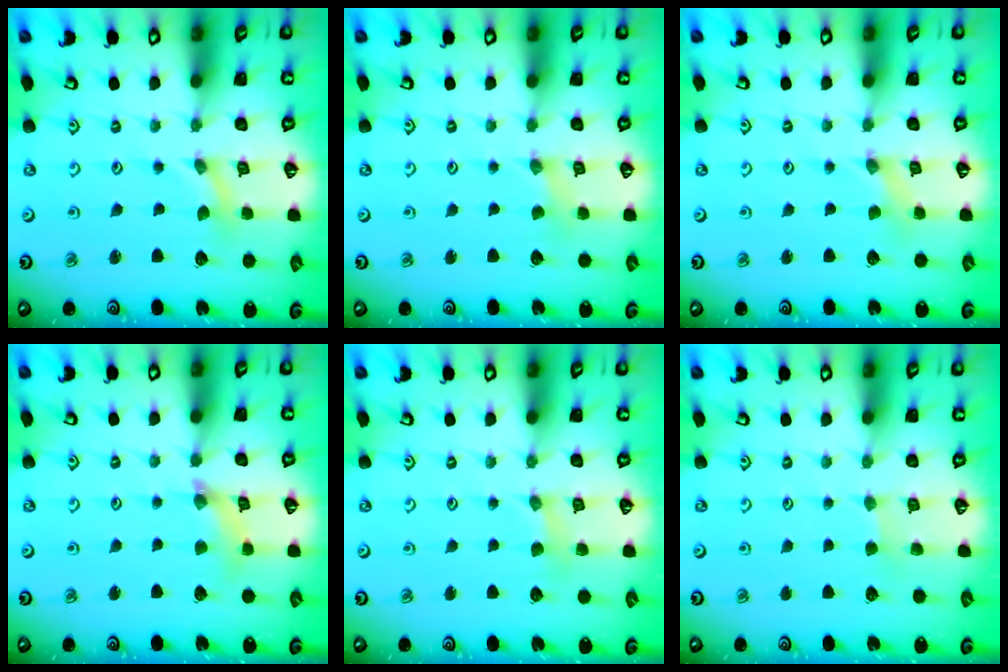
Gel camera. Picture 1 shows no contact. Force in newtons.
{"total": 1.5, "press": 1.5, "slide": 0.4}
{"total": 0.0}
{"total": 5.3, "press": 5.3, "slide": 0.5}
{"total": 2.7, "press": 2.7, "slide": 0.4}
{"total": 2.0, "press": 2.0, "slide": 0.5}